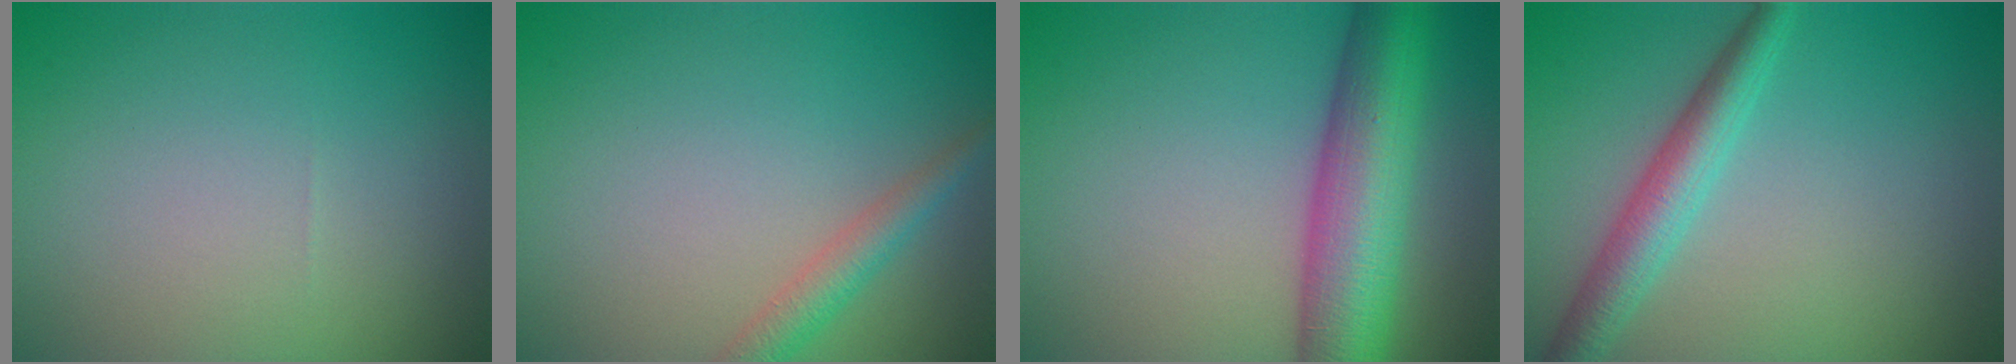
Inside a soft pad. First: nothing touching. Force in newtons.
{"total": 2.3, "press": 2.3, "slide": 0.1}
{"total": 9.7, "press": 9.7, "slide": 0.3}
{"total": 3.8, "press": 3.8, "slide": 0.0}